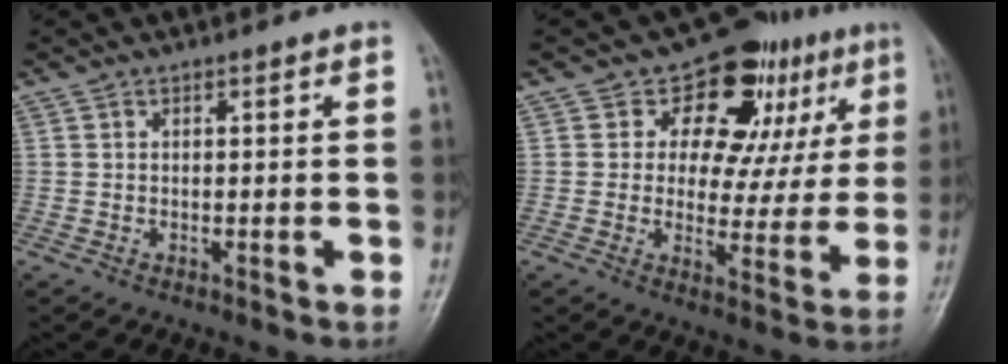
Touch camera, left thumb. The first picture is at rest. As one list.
[{"total": 15.7, "force": [7.2, 10.1, 9.6], "torque": [-0.054, -0.011, 0.099]}]